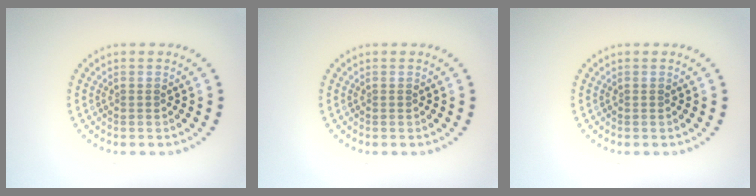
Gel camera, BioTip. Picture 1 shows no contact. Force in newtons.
{"total": 0.0}
{"total": 0.0}